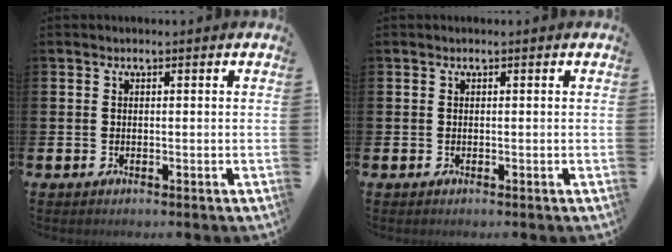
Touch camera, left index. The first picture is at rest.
{"total": 0.0}